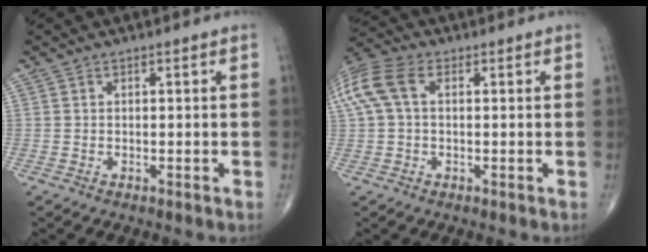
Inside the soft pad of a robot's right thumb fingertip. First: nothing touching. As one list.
[{"total": 10.2, "force": [2.1, 6.3, 7.8], "torque": [-0.194, 0.032, 0.040]}]